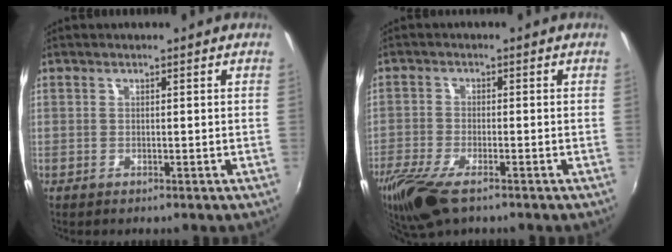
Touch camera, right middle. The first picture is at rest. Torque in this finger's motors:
{"motor_torque": [1.04, -0.94, 0.37, 0.16]}